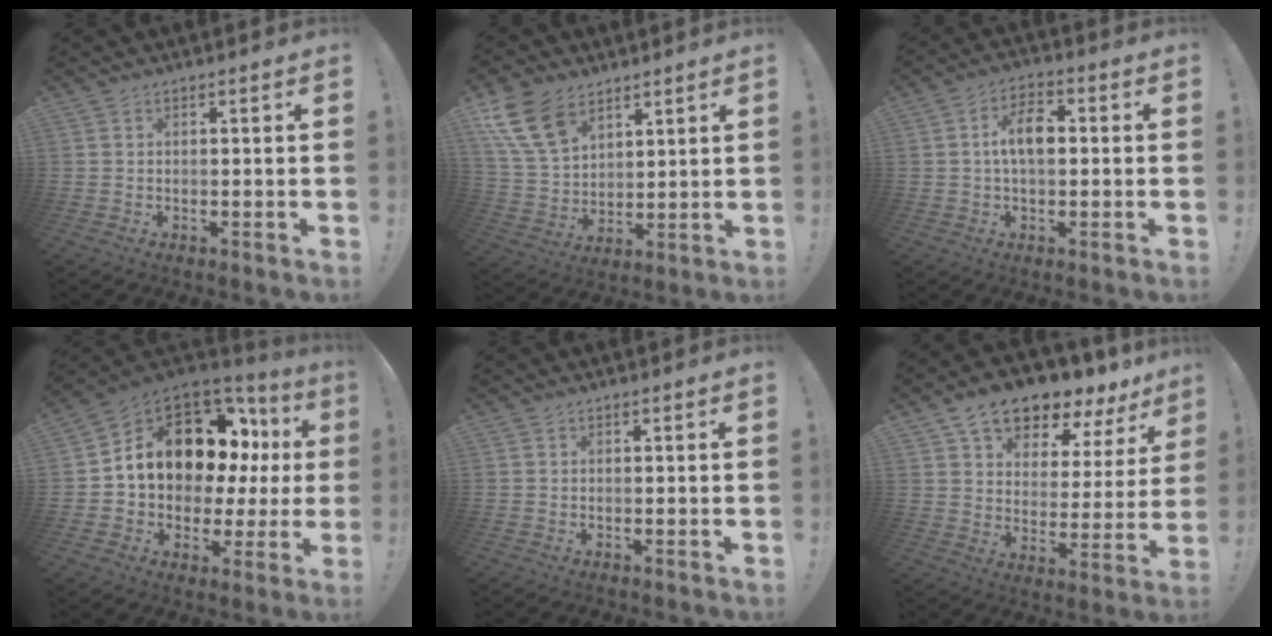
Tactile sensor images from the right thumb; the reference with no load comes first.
{"total": 12.7, "force": [7.4, 7.9, 6.7], "torque": [-0.128, -0.032, 0.145]}
{"total": 8.6, "force": [0.3, 4.7, 7.2], "torque": [-0.117, 0.009, 0.004]}
{"total": 15.8, "force": [6.0, 10.5, 10.2], "torque": [-0.156, -0.038, 0.119]}
{"total": 0.0}
{"total": 11.9, "force": [10.0, 4.8, 4.5], "torque": [-0.082, -0.083, 0.176]}